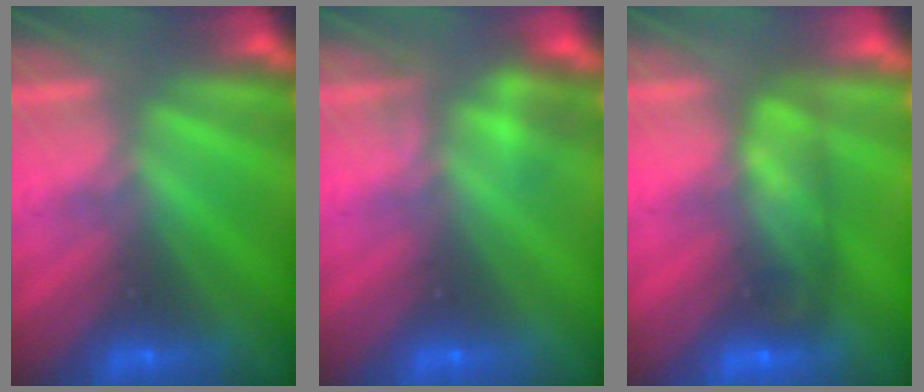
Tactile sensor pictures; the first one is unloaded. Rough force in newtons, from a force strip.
{"total": 2.3}
{"total": 6.9}